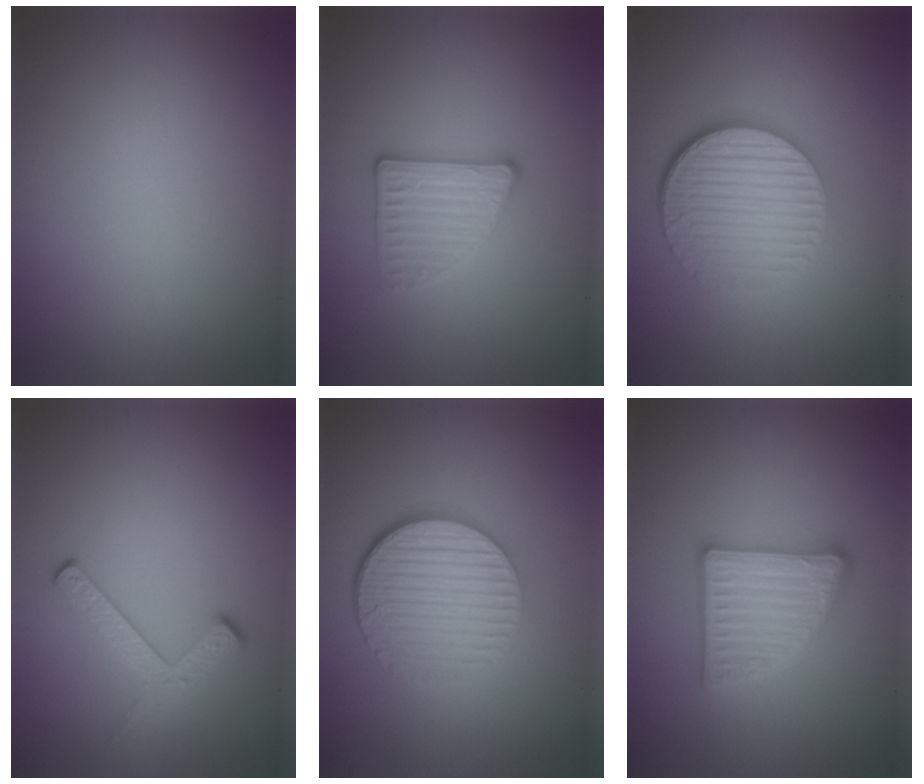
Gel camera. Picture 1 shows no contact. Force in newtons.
{"total": 2.9, "press": 2.8, "slide": 0.7}
{"total": 6.1, "press": 4.2, "slide": 4.4}
{"total": 2.7, "press": 2.3, "slide": 1.3}
{"total": 5.8, "press": 4.1, "slide": 4.2}
{"total": 5.0, "press": 4.9, "slide": 0.8}